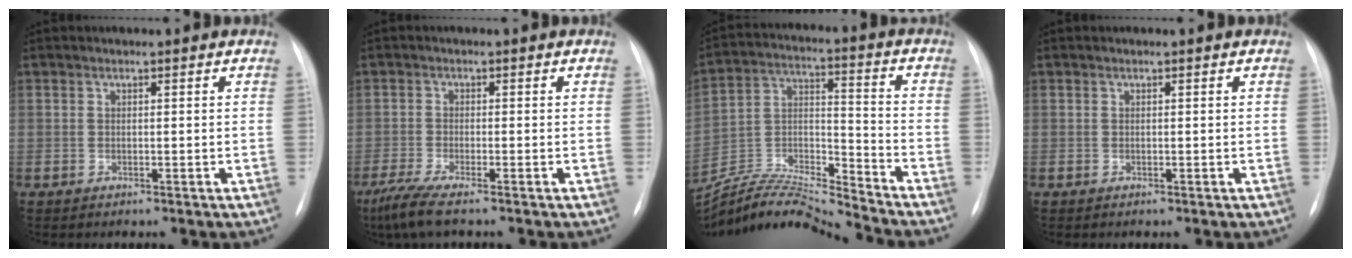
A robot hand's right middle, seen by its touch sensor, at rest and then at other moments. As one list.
[{"total": 4.7, "force": [-3.5, 0.0, 3.2], "torque": [-0.068, -0.016, -0.067]}, {"total": 14.8, "force": [-14.5, -1.1, 2.9], "torque": [-0.052, 0.028, -0.268]}, {"total": 0.0}]